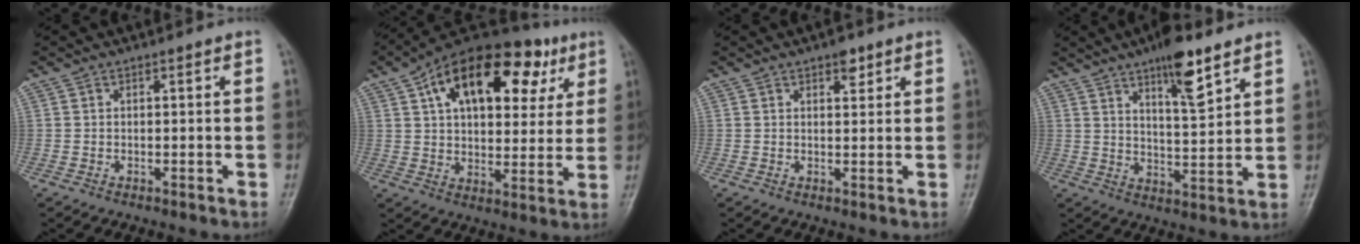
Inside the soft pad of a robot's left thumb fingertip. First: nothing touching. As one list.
[{"total": 23.8, "force": [9.9, 13.3, 17.0], "torque": [-0.217, 0.021, 0.150]}, {"total": 2.6, "force": [1.7, 1.3, 1.6], "torque": [-0.013, -0.007, 0.023]}, {"total": 10.4, "force": [6.6, 2.7, 7.6], "torque": [-0.107, -0.040, 0.107]}]